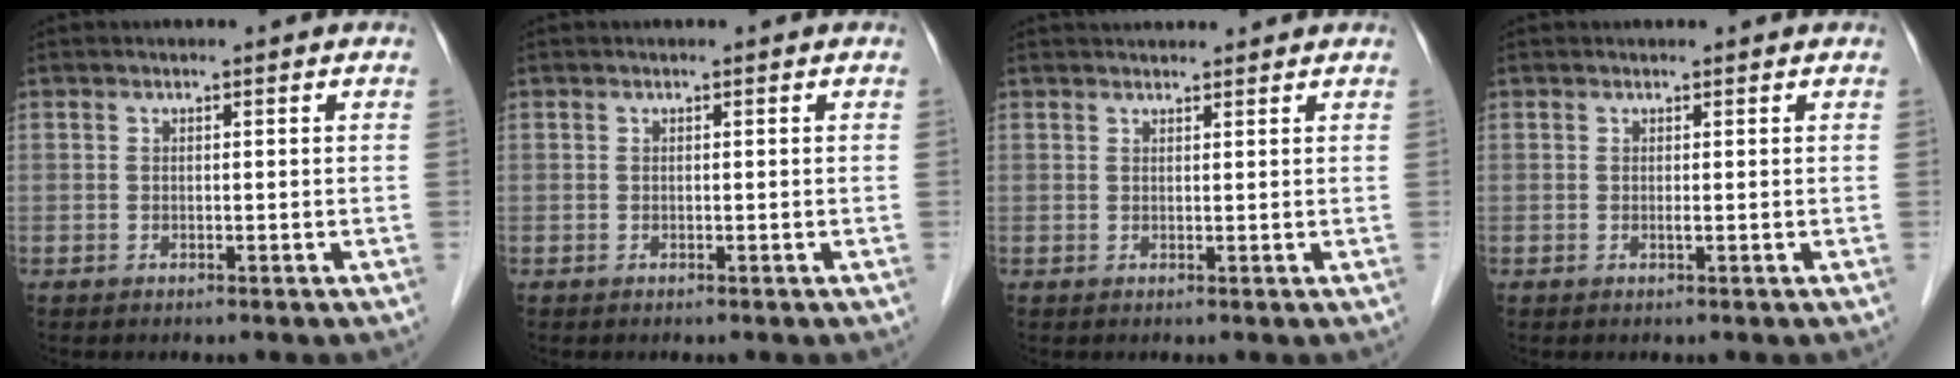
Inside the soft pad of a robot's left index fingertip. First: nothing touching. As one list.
[{"total": 0.0}, {"total": 4.7, "force": [4.4, 1.2, 1.2], "torque": [-0.004, 0.029, 0.062]}, {"total": 0.8, "force": [0.5, 0.4, 0.5], "torque": [-0.008, 0.002, 0.006]}]